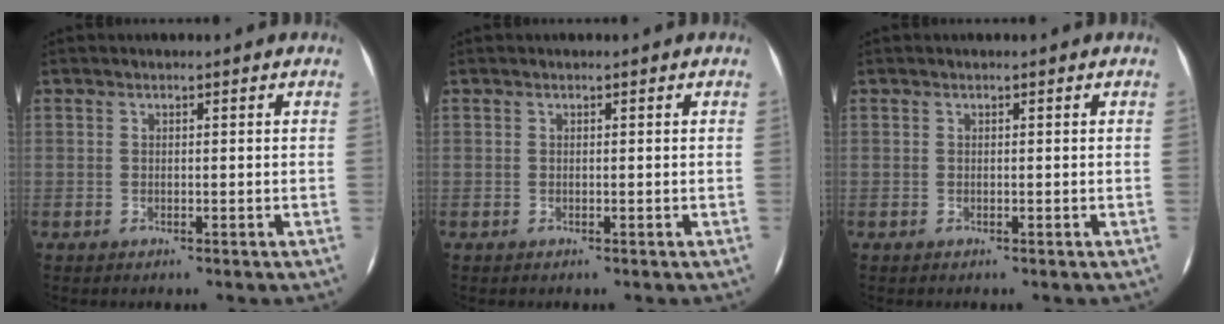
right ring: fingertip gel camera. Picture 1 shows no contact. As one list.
[{"total": 0.0}, {"total": 0.0}]